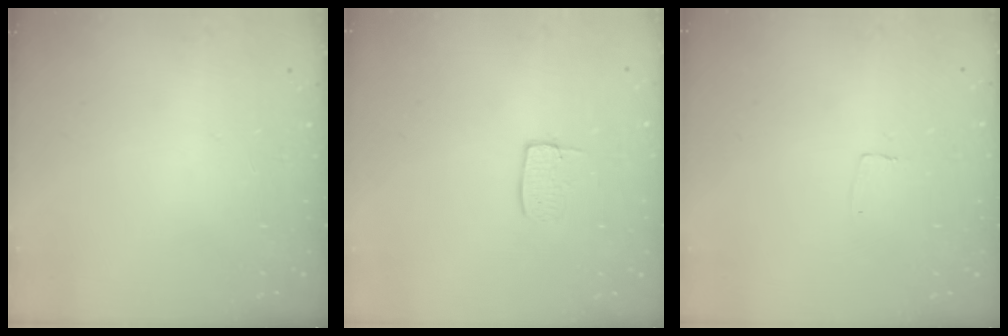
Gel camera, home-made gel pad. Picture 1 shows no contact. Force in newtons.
{"total": 6.0, "press": 6.0, "slide": 0.4}
{"total": 3.0, "press": 3.0, "slide": 0.2}